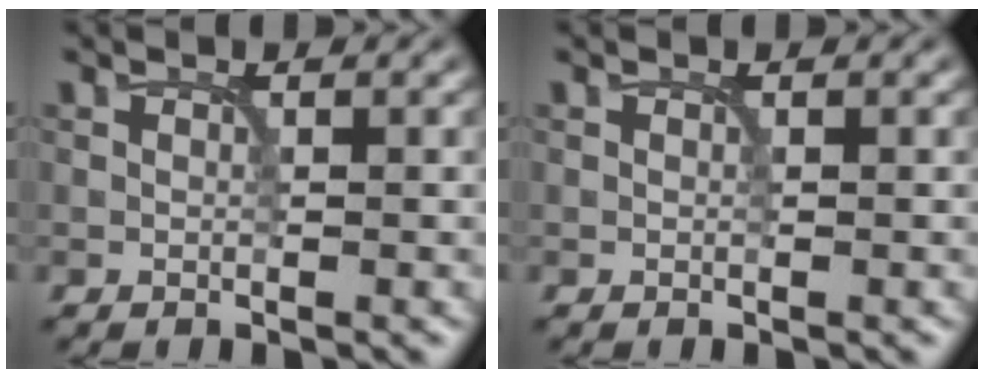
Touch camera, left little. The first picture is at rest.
{"total": 0.0}